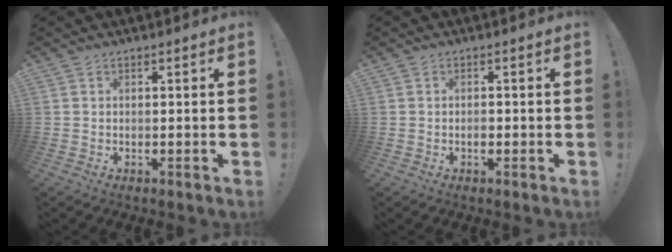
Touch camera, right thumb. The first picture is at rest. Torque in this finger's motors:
{"motor_torque": [0.59, 0.21, 0.14, -0.42, 0.00]}